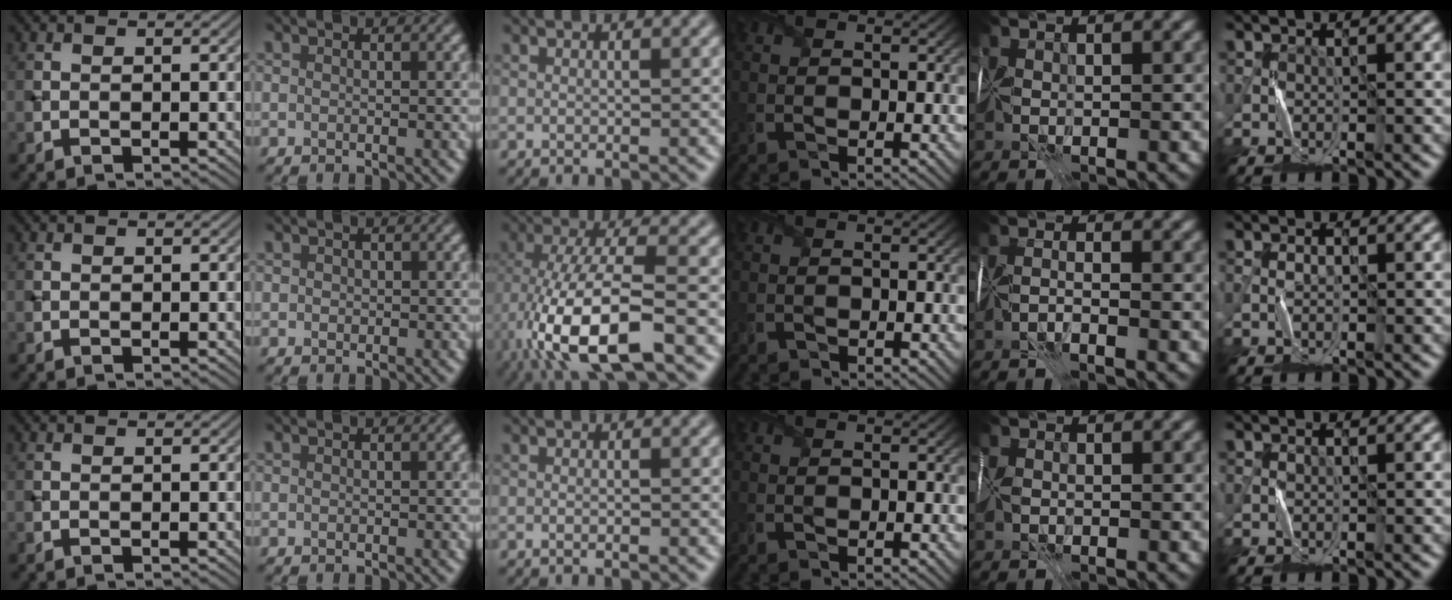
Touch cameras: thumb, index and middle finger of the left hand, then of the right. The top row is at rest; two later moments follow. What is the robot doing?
{"motion": "fold", "object": "map"}